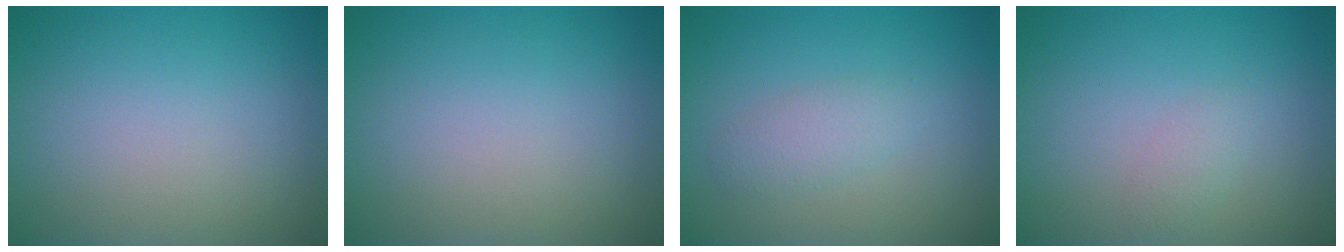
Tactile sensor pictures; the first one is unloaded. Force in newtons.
{"total": 0.0}
{"total": 1.9, "press": 1.9, "slide": 0.0}
{"total": 1.1, "press": 1.1, "slide": 0.1}